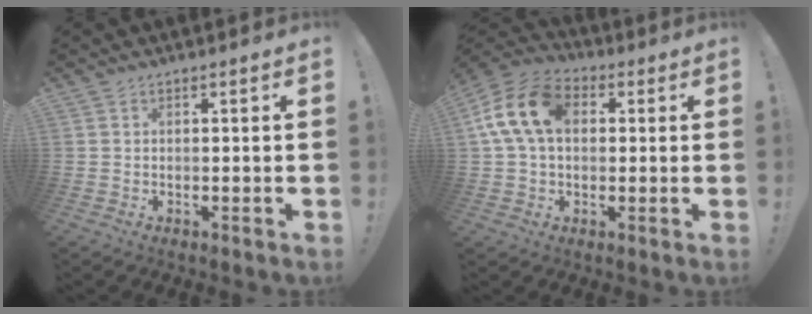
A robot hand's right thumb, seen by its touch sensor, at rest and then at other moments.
{"total": 15.1, "force": [3.4, 10.2, 10.6], "torque": [-0.201, 0.013, 0.066]}